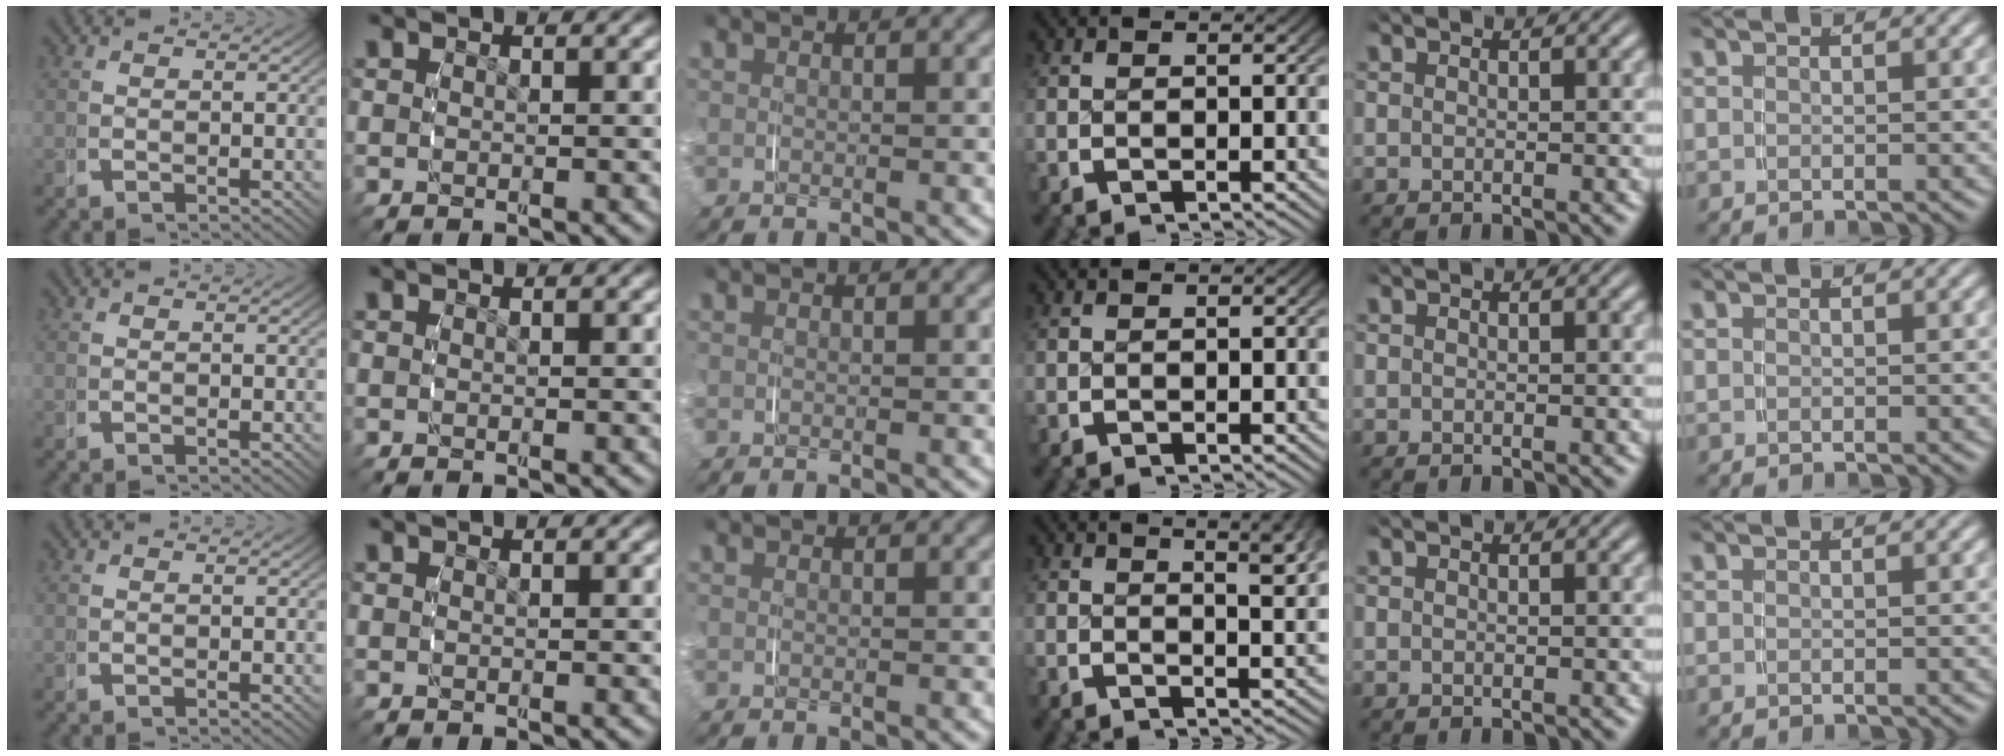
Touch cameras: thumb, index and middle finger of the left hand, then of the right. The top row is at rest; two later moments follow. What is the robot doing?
{"motion": "grasp_and_lifting", "object": "string"}